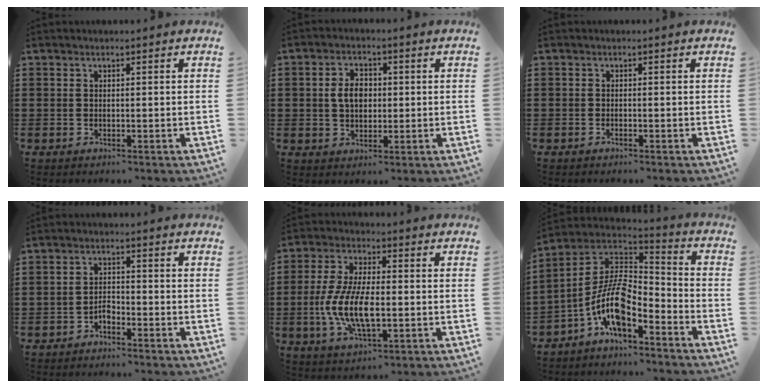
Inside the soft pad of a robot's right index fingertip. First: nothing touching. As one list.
[{"total": 4.5, "force": [0.2, 3.1, 3.2], "torque": [-0.061, 0.011, -0.001]}, {"total": 0.5, "force": [-0.5, 0.0, 0.1], "torque": [-0.004, -0.002, -0.010]}, {"total": 2.0, "force": [-1.6, 0.8, 0.8], "torque": [-0.021, 0.004, -0.034]}, {"total": 10.4, "force": [-1.9, 4.3, 9.3], "torque": [-0.204, -0.011, -0.038]}, {"total": 10.8, "force": [-5.5, 4.1, 8.4], "torque": [-0.198, -0.012, -0.117]}]